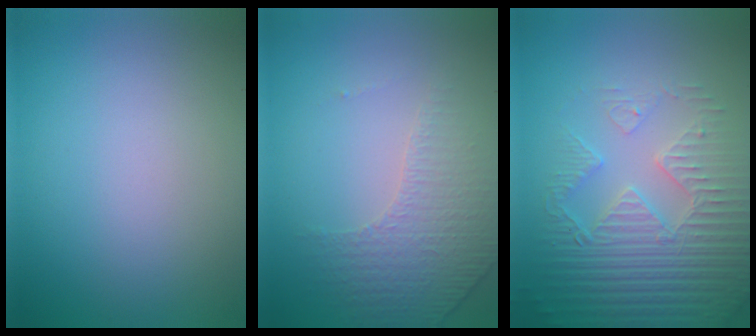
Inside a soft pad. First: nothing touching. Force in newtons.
{"total": 4.4, "press": 2.8, "slide": 3.4}
{"total": 5.8, "press": 5.2, "slide": 2.6}